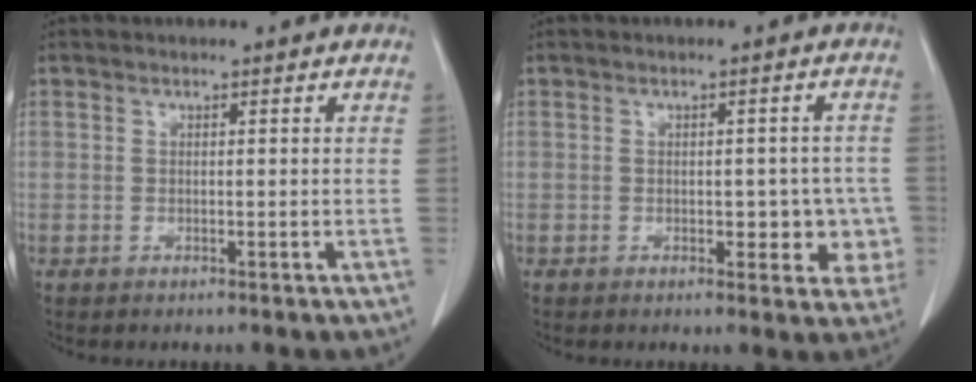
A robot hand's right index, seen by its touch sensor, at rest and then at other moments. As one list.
[{"total": 5.2, "force": [-1.2, 2.8, 4.3], "torque": [-0.033, 0.012, -0.012]}]